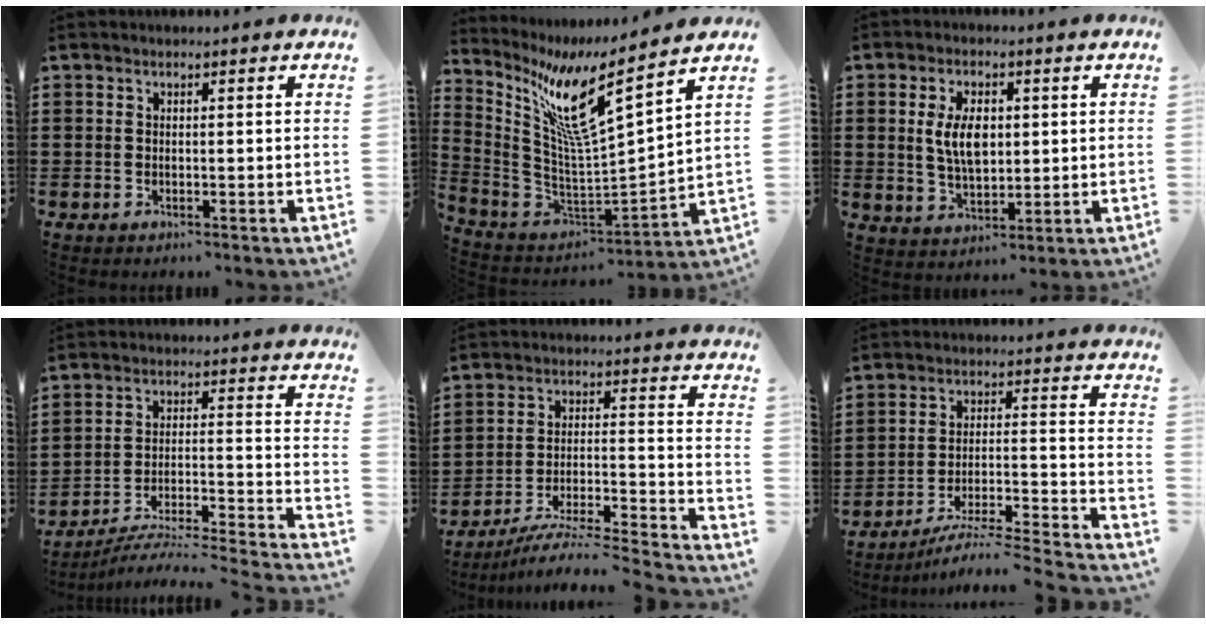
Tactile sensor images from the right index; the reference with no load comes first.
{"total": 11.0, "force": [6.9, 0.7, 8.5], "torque": [-0.190, -0.043, 0.109]}
{"total": 6.4, "force": [0.8, 3.5, 5.3], "torque": [-0.109, 0.006, 0.009]}
{"total": 4.6, "force": [-4.1, 0.3, 2.1], "torque": [-0.039, -0.019, -0.086]}
{"total": 6.2, "force": [-5.6, 0.2, 2.6], "torque": [-0.044, -0.013, -0.113]}
{"total": 5.2, "force": [-4.5, 0.2, 2.7], "torque": [-0.046, -0.015, -0.091]}